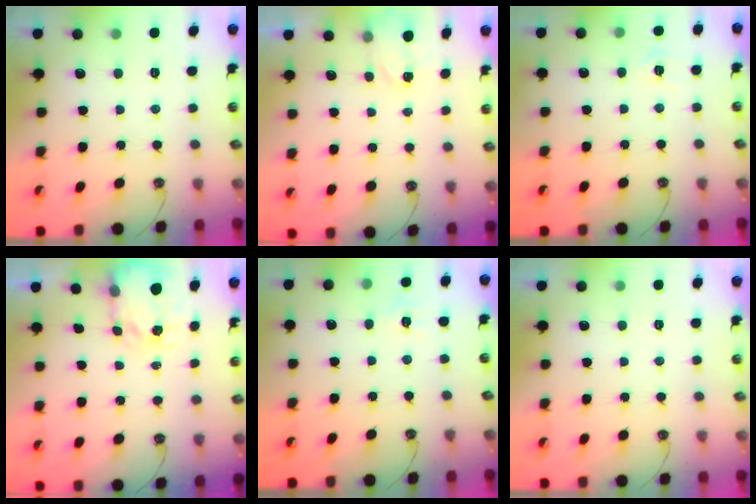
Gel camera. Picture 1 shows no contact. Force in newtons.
{"total": 2.4, "press": 2.4, "slide": 0.3}
{"total": 4.9, "press": 4.9, "slide": 0.4}
{"total": 3.6, "press": 3.5, "slide": 0.4}
{"total": 5.9, "press": 5.9, "slide": 0.6}
{"total": 0.0}